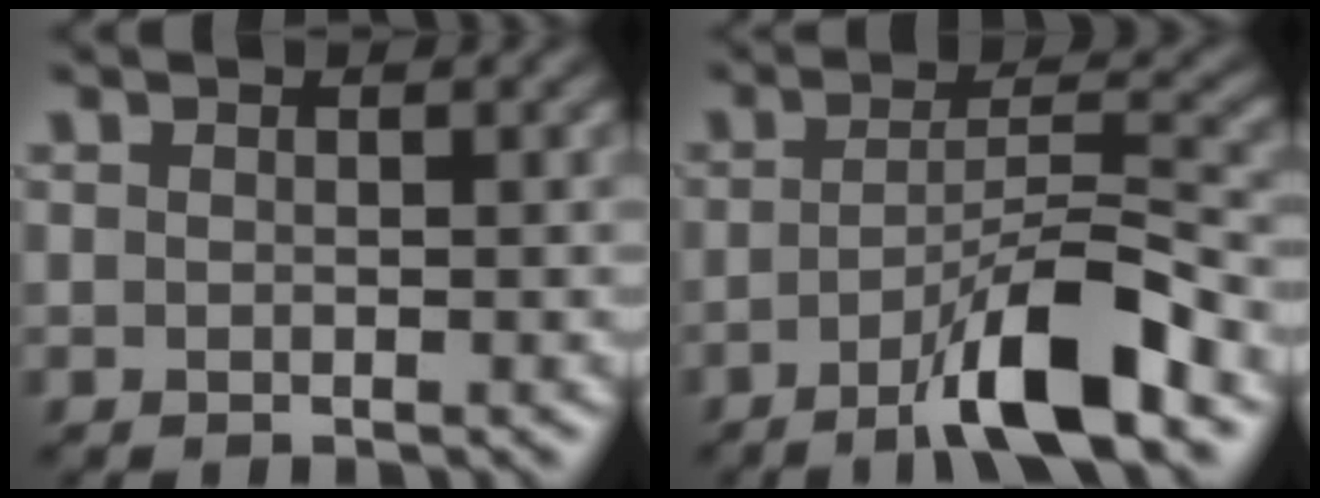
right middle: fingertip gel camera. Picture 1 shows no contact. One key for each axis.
{"total": 7.2, "fx": -3.8, "fy": 1.1, "fz": 6.0, "tx": -0.097, "ty": 0.010, "tz": -0.069}